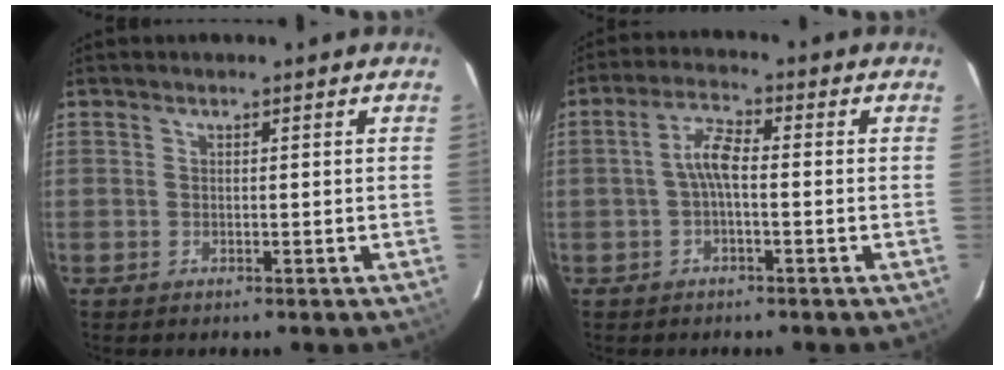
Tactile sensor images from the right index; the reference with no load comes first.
{"total": 4.3, "force": [-0.8, 1.2, 4.1], "torque": [-0.085, 0.015, -0.017]}